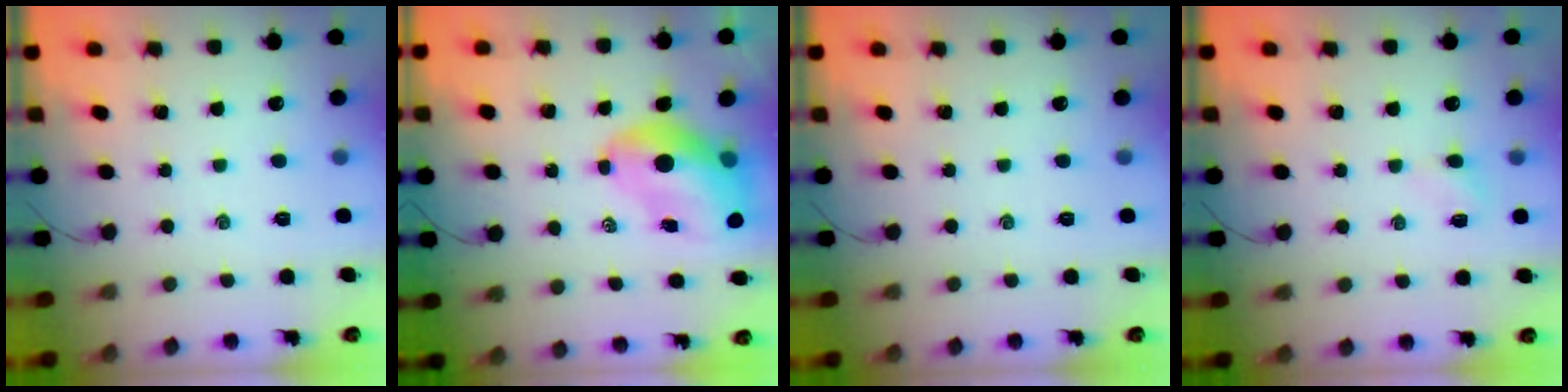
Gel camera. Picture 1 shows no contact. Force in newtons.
{"total": 9.0, "press": 8.7, "slide": 2.4}
{"total": 0.0}
{"total": 2.6, "press": 2.5, "slide": 0.9}